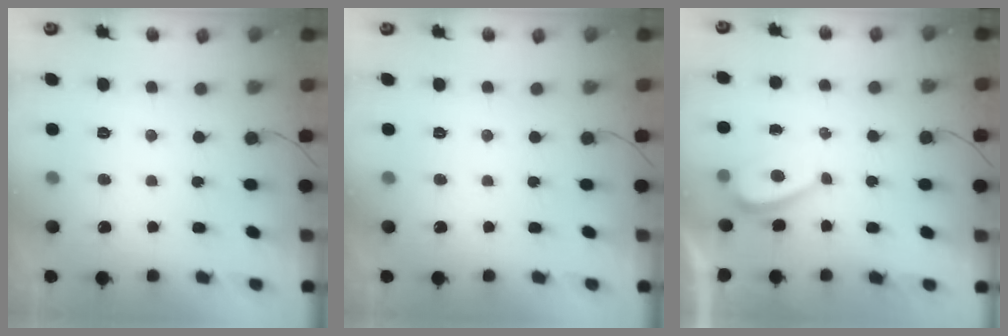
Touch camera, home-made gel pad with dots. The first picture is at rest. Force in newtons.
{"total": 0.0}
{"total": 1.3, "press": 1.1, "slide": 0.5}